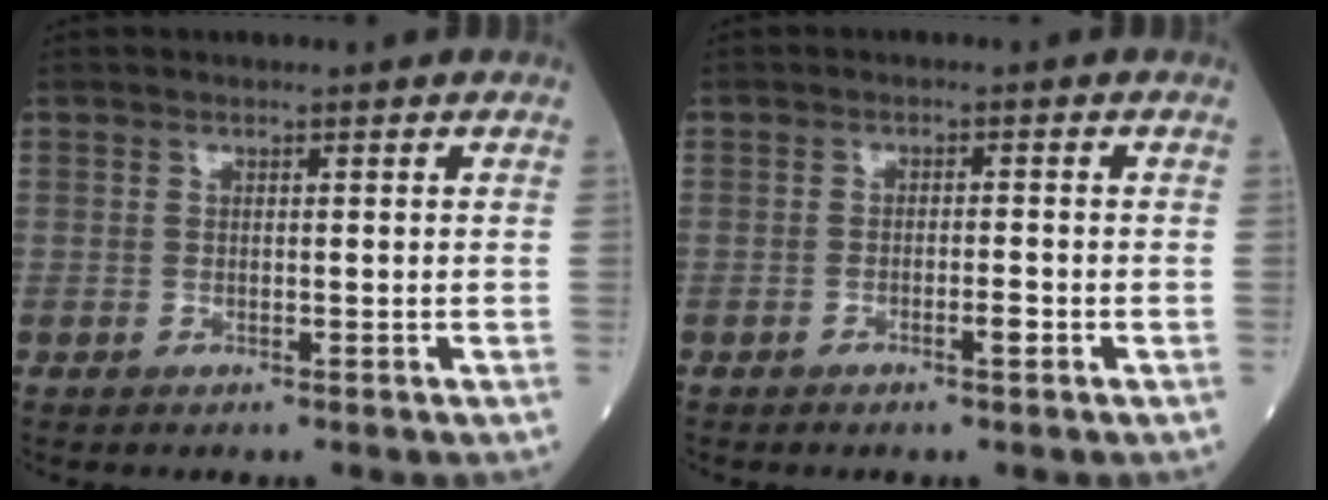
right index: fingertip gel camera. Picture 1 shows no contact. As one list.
[{"total": 1.8, "force": [-1.1, 0.2, 1.4], "torque": [-0.021, 0.002, -0.020]}]